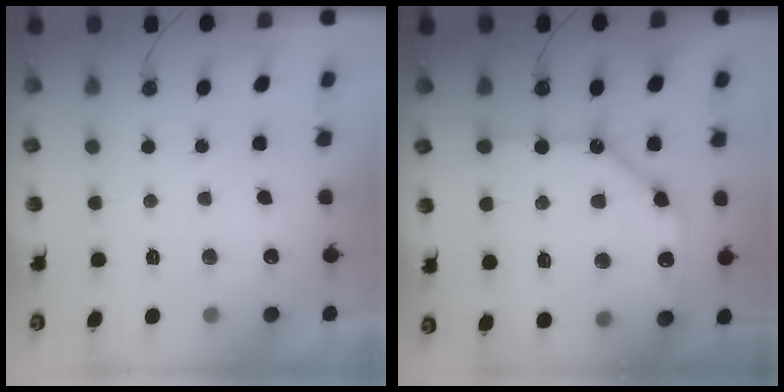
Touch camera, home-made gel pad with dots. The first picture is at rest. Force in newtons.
{"total": 14.9, "press": 14.8, "slide": 1.8}